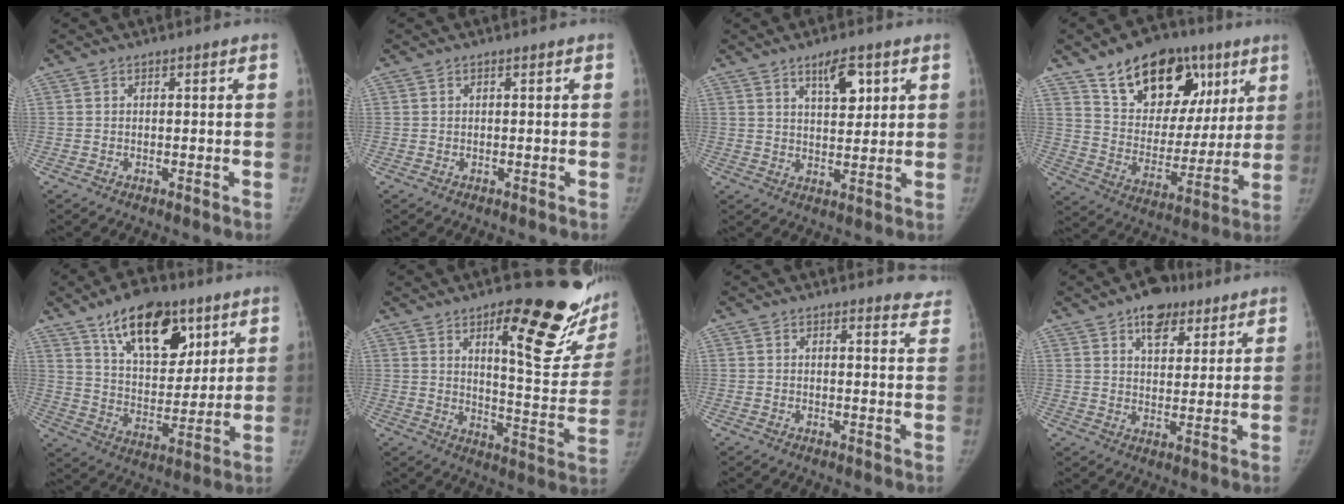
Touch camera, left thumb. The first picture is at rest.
{"total": 0.0}
{"total": 6.5, "force": [3.5, 2.6, 4.9], "torque": [-0.064, -0.023, 0.057]}
{"total": 22.7, "force": [12.7, 13.7, 12.8], "torque": [-0.149, -0.027, 0.208]}
{"total": 18.4, "force": [10.8, 9.6, 11.5], "torque": [-0.132, -0.052, 0.182]}
{"total": 23.7, "force": [13.5, 6.8, 18.2], "torque": [-0.194, -0.078, 0.190]}
{"total": 5.2, "force": [5.0, 1.3, 0.6], "torque": [0.019, -0.032, 0.032]}
{"total": 9.8, "force": [6.1, 5.5, 5.2], "torque": [-0.045, -0.025, 0.092]}